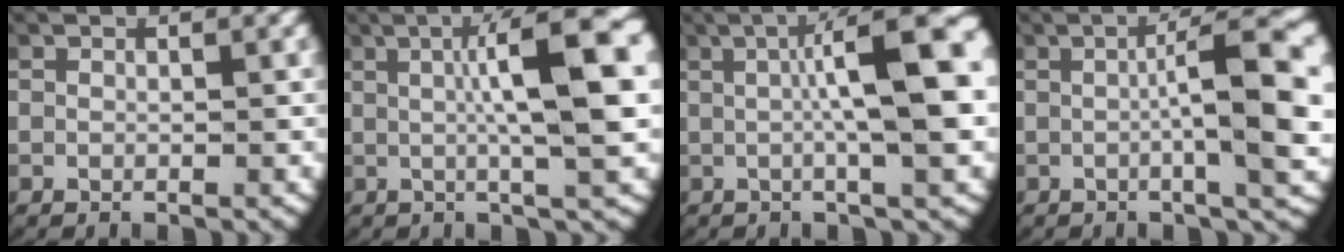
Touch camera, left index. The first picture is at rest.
{"total": 8.0, "force": [1.8, 1.5, 7.6], "torque": [-0.122, 0.013, 0.027]}
{"total": 9.0, "force": [1.7, 2.5, 8.5], "torque": [-0.122, 0.018, 0.021]}
{"total": 6.5, "force": [0.2, 1.1, 6.4], "torque": [-0.091, 0.008, 0.000]}